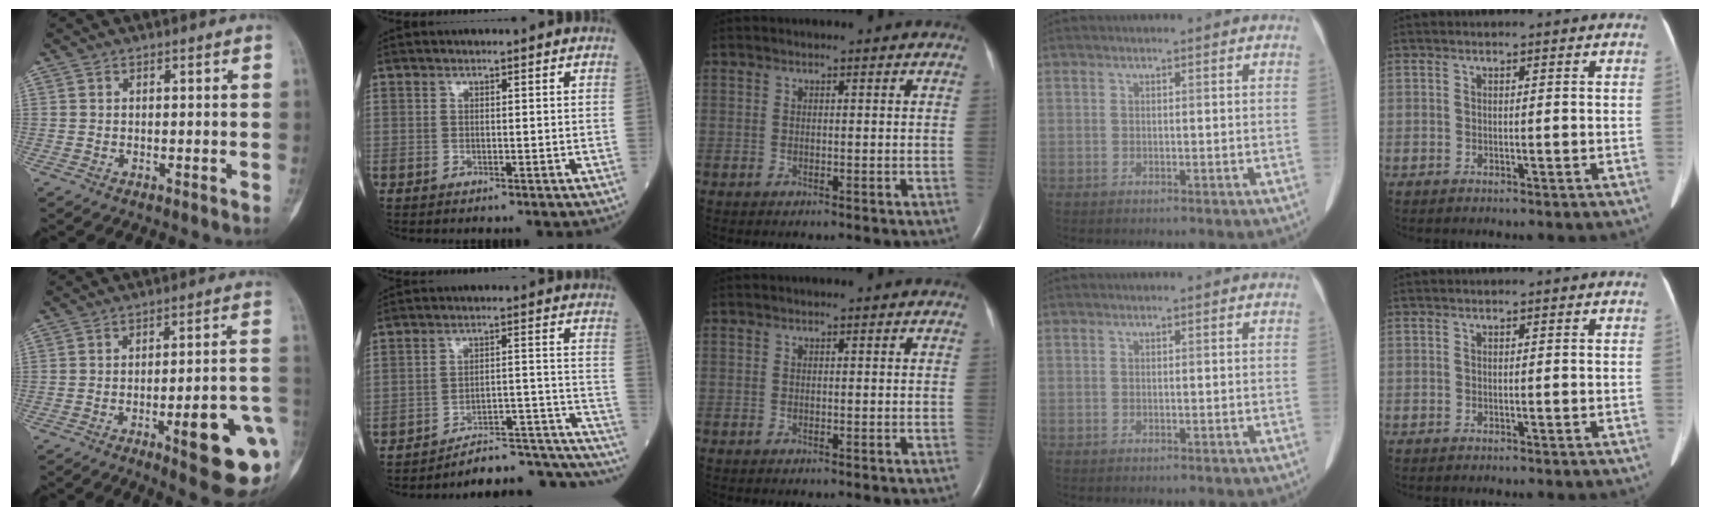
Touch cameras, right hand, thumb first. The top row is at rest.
{"thumb": {"total": 15.7, "force": [-5.4, 3.4, 14.3], "torque": [-0.150, 0.026, -0.064]}, "index": {"total": 18.2, "force": [-17.9, 1.1, 3.4], "torque": [0.014, 0.050, -0.238]}}